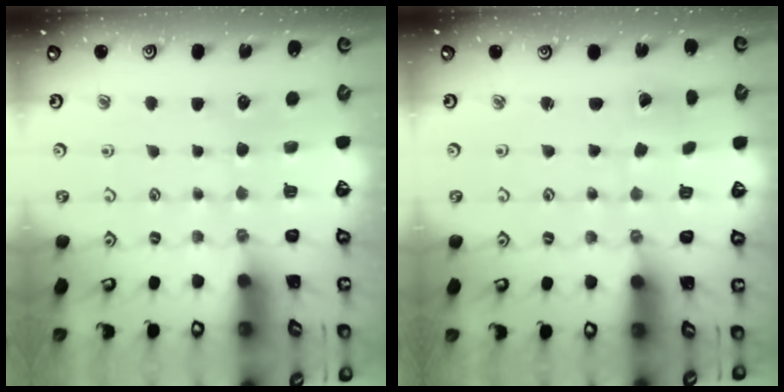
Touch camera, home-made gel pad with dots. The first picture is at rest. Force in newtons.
{"total": 0.7, "press": 0.7, "slide": 0.0}